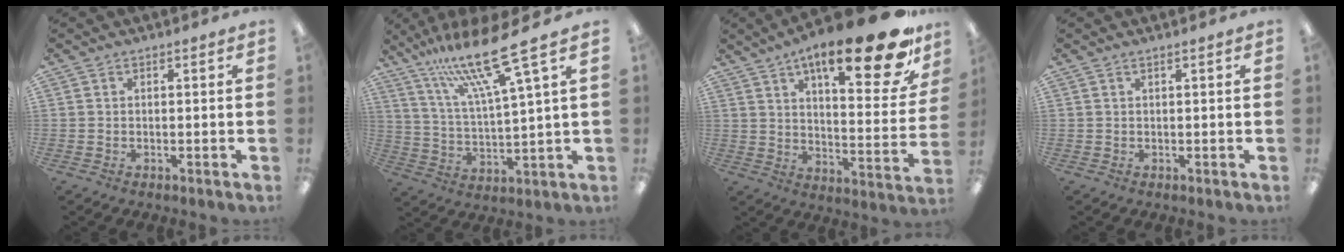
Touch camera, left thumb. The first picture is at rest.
{"total": 17.9, "force": [12.8, 2.1, 12.3], "torque": [-0.242, -0.067, 0.205]}
{"total": 22.9, "force": [13.9, 7.0, 16.8], "torque": [-0.238, -0.089, 0.216]}
{"total": 0.7, "force": [0.4, 0.0, 0.6], "torque": [-0.010, 0.000, 0.007]}